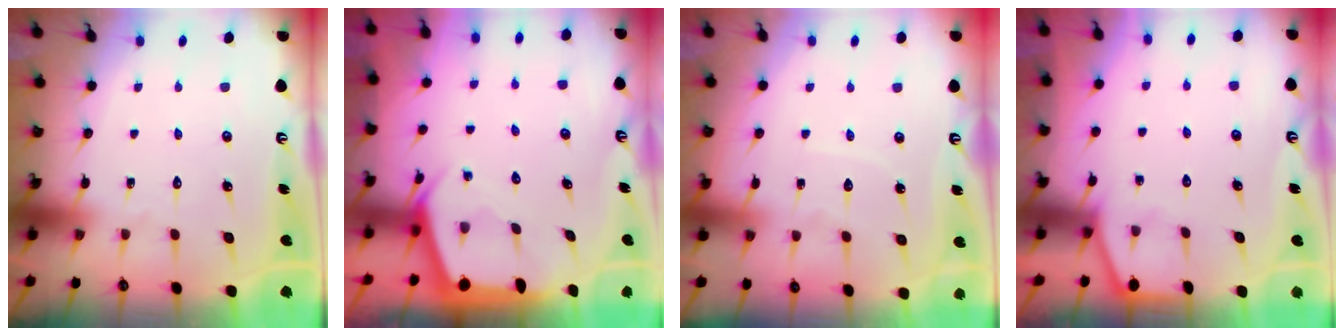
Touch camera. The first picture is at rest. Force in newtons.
{"total": 2.4, "press": 2.3, "slide": 0.3}
{"total": 3.9, "press": 3.8, "slide": 0.5}
{"total": 1.3, "press": 1.3, "slide": 0.1}